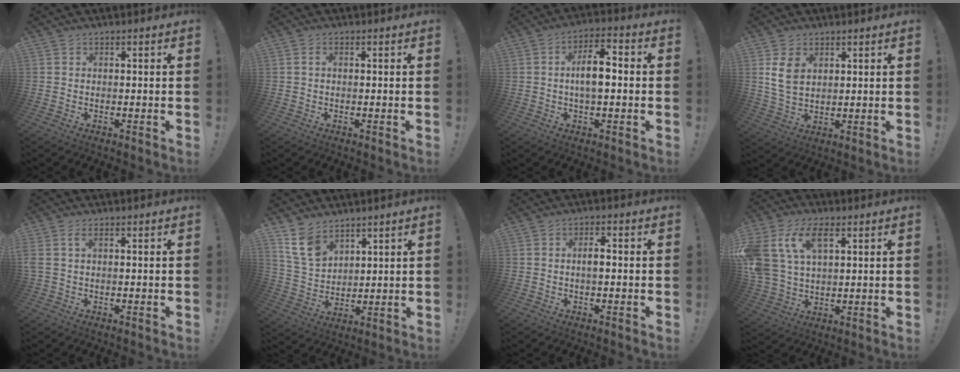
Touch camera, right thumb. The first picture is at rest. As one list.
[{"total": 1.1, "force": [0.1, 0.3, 1.1], "torque": [-0.028, 0.005, 0.002]}, {"total": 8.9, "force": [-0.4, 4.0, 8.0], "torque": [-0.133, 0.005, -0.014]}, {"total": 7.9, "force": [3.0, 5.4, 4.9], "torque": [-0.092, -0.006, 0.056]}, {"total": 2.5, "force": [0.6, 0.8, 2.3], "torque": [-0.055, 0.001, 0.011]}, {"total": 11.2, "force": [7.5, 6.7, 4.8], "torque": [-0.092, -0.036, 0.150]}, {"total": 3.0, "force": [-0.4, 1.1, 2.8], "torque": [-0.047, 0.006, -0.010]}, {"total": 15.1, "force": [6.2, 9.3, 10.2], "torque": [-0.231, -0.009, 0.114]}]